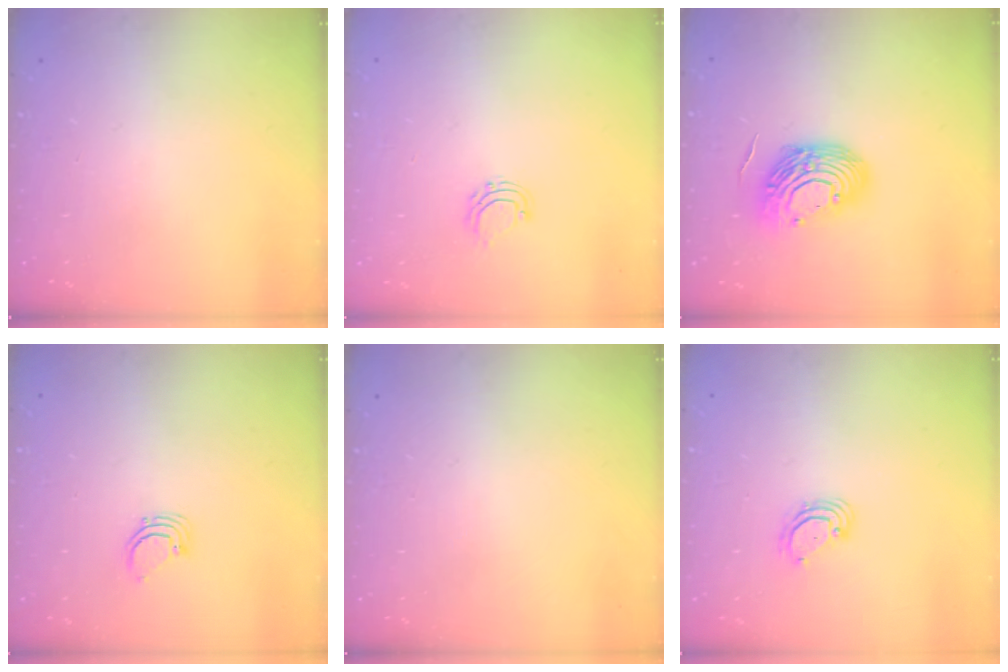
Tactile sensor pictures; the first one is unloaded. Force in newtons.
{"total": 5.2, "press": 5.2, "slide": 0.4}
{"total": 13.3, "press": 13.1, "slide": 2.1}
{"total": 2.5, "press": 2.5, "slide": 0.1}
{"total": 0.0}
{"total": 3.8, "press": 3.8, "slide": 0.1}